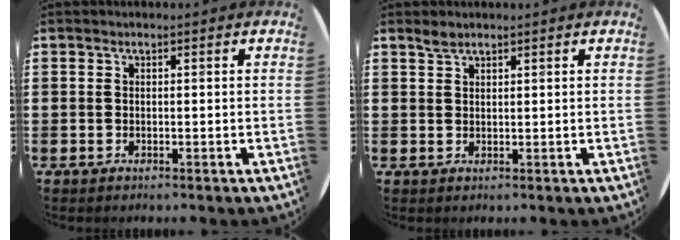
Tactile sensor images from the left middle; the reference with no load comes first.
{"total": 1.4, "force": [1.3, 0.4, 0.4], "torque": [-0.008, 0.004, 0.024]}